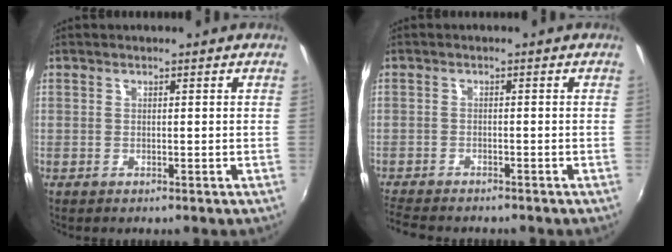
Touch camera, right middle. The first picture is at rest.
{"total": 6.8, "force": [-6.2, 1.3, 2.4], "torque": [-0.071, -0.023, -0.107]}